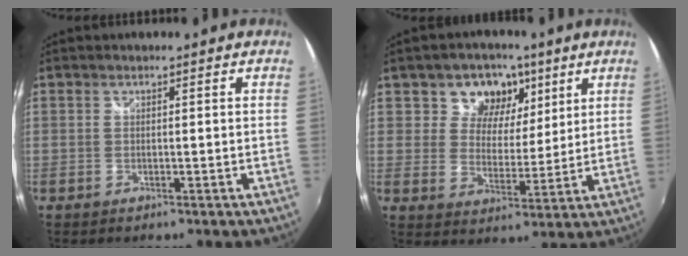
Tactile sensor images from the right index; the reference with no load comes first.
{"total": 9.2, "force": [4.7, 7.1, 3.5], "torque": [-0.057, -0.001, 0.072]}